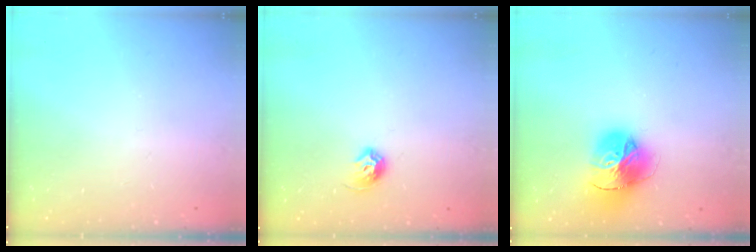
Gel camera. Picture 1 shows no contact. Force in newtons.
{"total": 6.9, "press": 6.8, "slide": 1.1}
{"total": 18.4, "press": 18.3, "slide": 2.2}